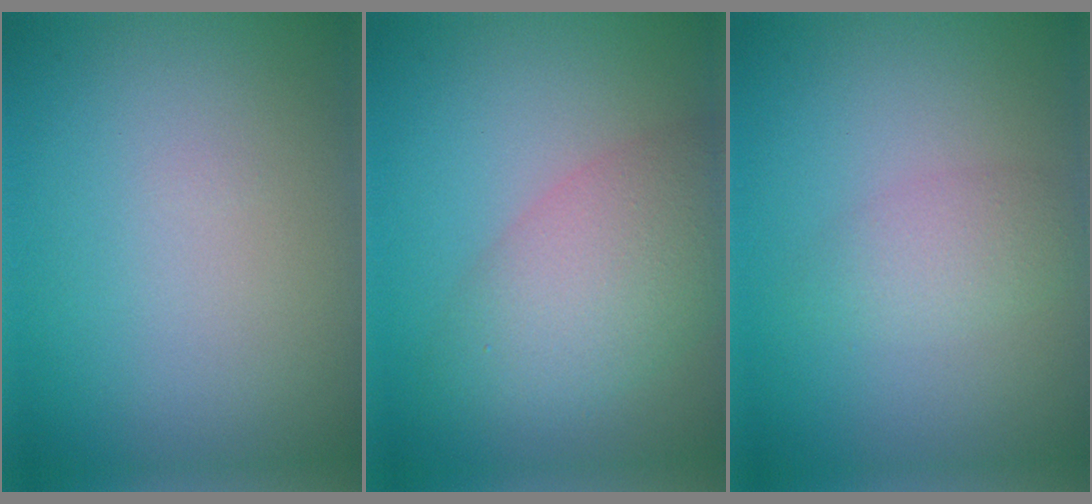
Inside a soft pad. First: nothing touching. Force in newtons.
{"total": 5.9, "press": 5.9, "slide": 0.4}
{"total": 2.1, "press": 2.1, "slide": 0.1}